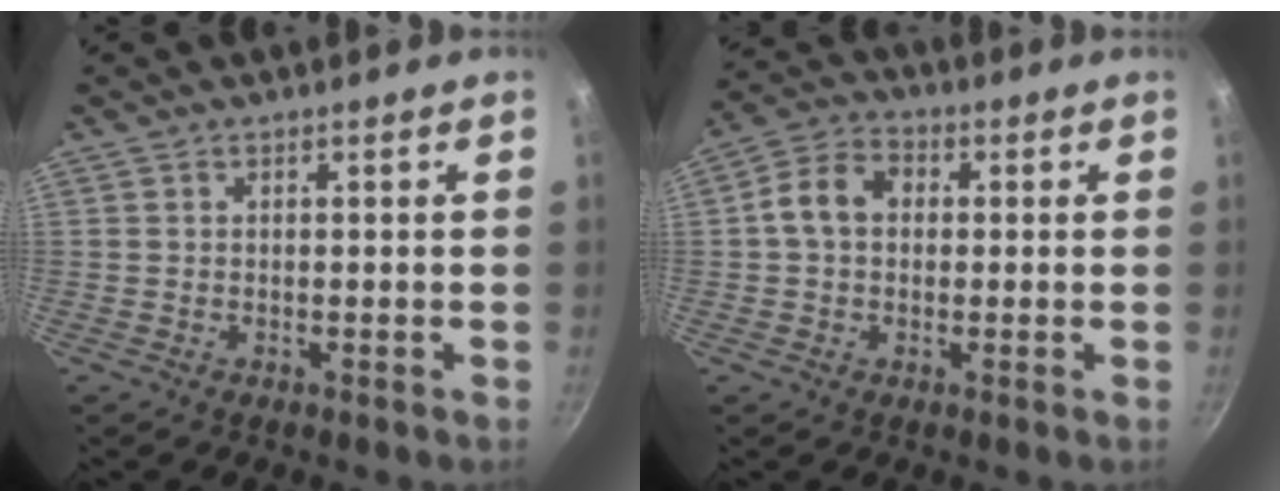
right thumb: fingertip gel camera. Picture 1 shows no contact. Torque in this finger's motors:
{"motor_torque": [0.63, 1.88, 0.96, -0.31, 0.07]}